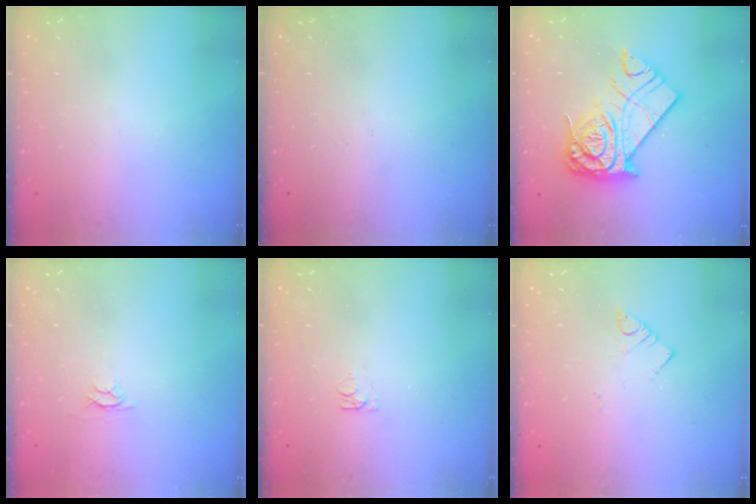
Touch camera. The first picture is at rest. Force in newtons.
{"total": 0.0}
{"total": 18.2, "press": 18.1, "slide": 1.6}
{"total": 2.4, "press": 2.4, "slide": 0.3}
{"total": 4.1, "press": 4.1, "slide": 0.6}
{"total": 3.0, "press": 3.0, "slide": 0.2}